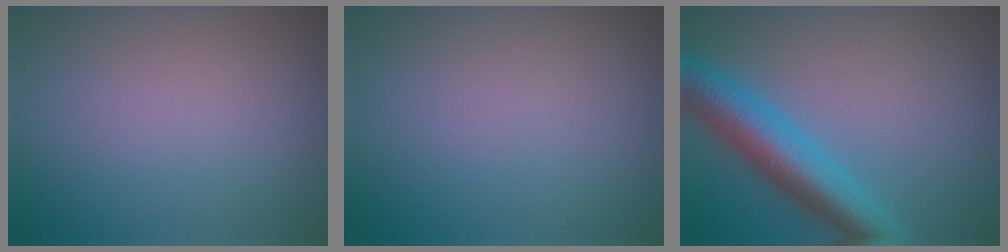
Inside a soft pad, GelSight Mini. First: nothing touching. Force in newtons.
{"total": 0.0}
{"total": 6.6, "press": 6.6, "slide": 0.1}